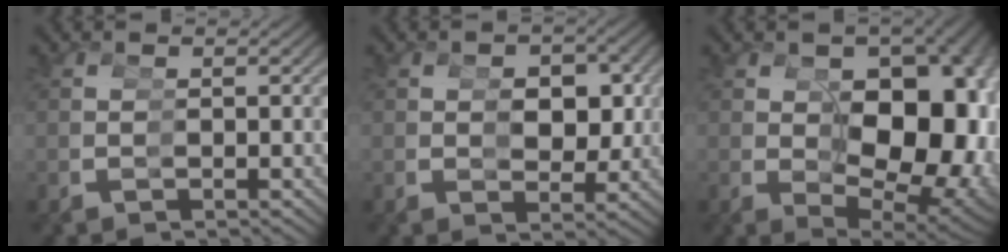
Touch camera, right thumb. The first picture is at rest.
{"total": 4.6, "force": [0.5, 3.2, 3.2], "torque": [-0.050, -0.024, 0.019]}
{"total": 15.3, "force": [0.2, 9.4, 12.1], "torque": [-0.175, -0.053, 0.031]}